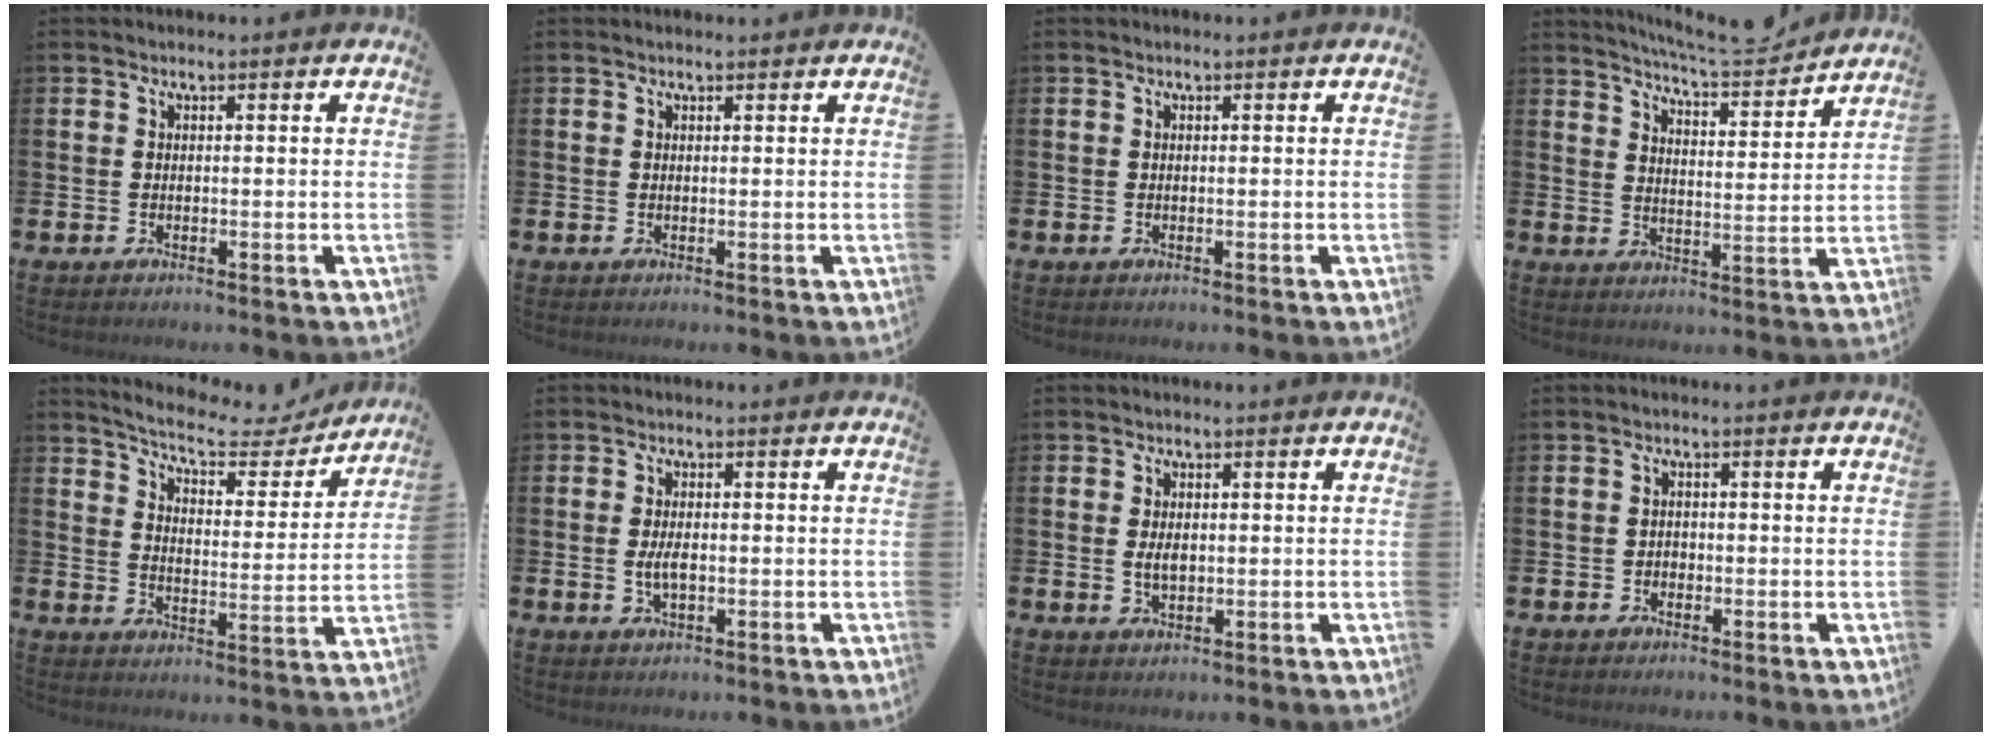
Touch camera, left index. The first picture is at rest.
{"total": 0.6, "force": [0.5, 0.0, 0.2], "torque": [-0.003, 0.001, 0.010]}
{"total": 0.0}
{"total": 6.8, "force": [6.6, 0.3, 1.5], "torque": [-0.038, -0.044, 0.115]}
{"total": 6.5, "force": [6.0, 1.5, 2.1], "torque": [-0.058, -0.046, 0.096]}
{"total": 2.8, "force": [-0.2, 1.3, 2.5], "torque": [-0.044, 0.001, -0.005]}
{"total": 2.2, "force": [0.2, 1.3, 1.8], "torque": [-0.027, 0.001, 0.000]}
{"total": 1.1, "force": [-0.6, 0.9, 0.2], "torque": [-0.004, 0.002, -0.013]}